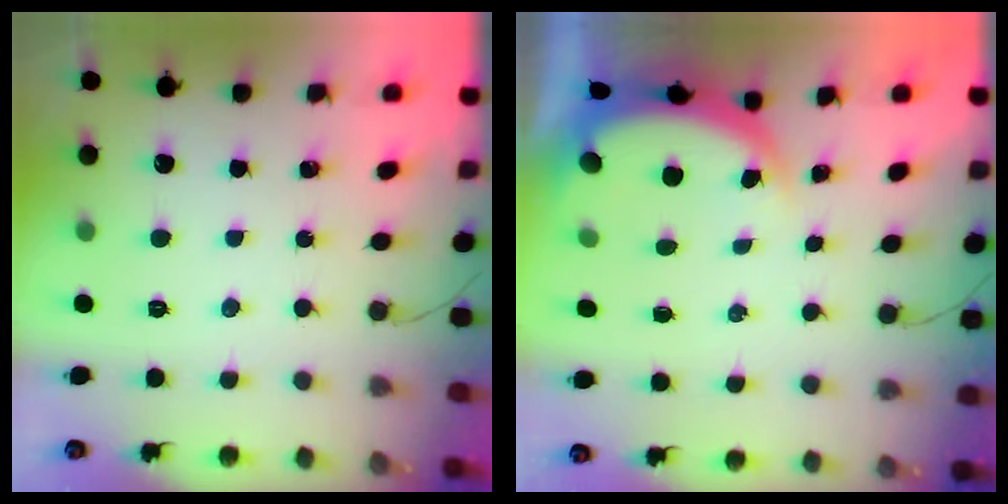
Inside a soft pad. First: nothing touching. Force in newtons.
{"total": 4.6, "press": 4.4, "slide": 1.3}